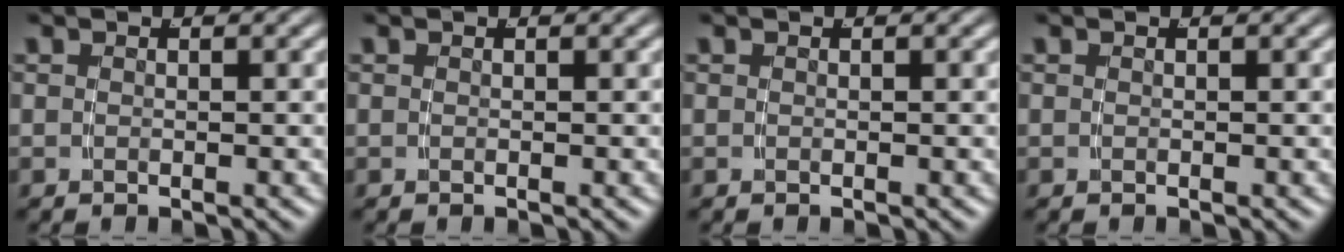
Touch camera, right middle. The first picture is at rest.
{"total": 0.0}
{"total": 0.0}
{"total": 0.0}